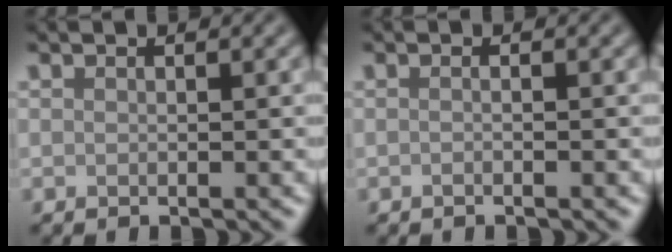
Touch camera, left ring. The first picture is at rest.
{"total": 0.8, "force": [-0.1, 0.3, 0.7], "torque": [-0.010, -0.007, -0.008]}